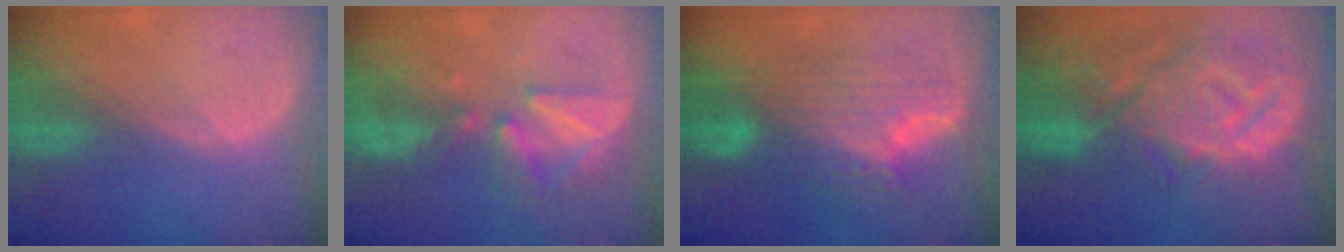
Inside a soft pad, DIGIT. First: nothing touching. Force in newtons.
{"total": 7.9, "press": 7.8, "slide": 1.3}
{"total": 9.1, "press": 9.0, "slide": 0.5}
{"total": 14.1, "press": 12.2, "slide": 7.1}